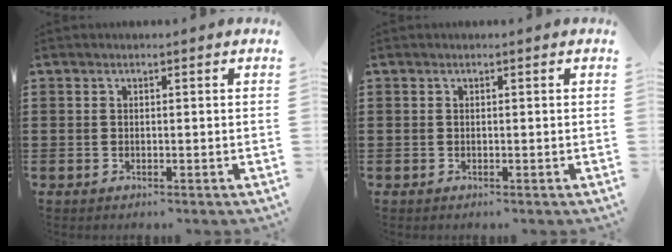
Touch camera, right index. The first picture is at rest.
{"total": 0.0}